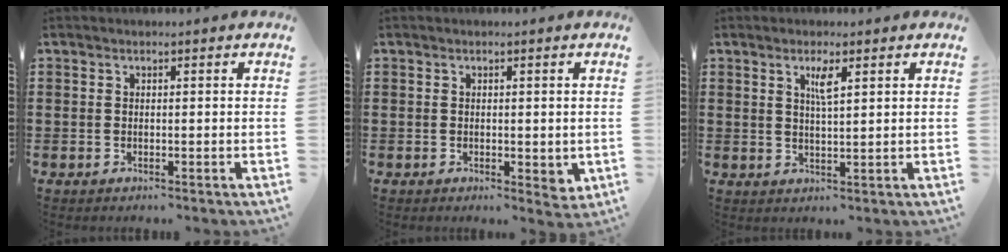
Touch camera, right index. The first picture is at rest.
{"total": 1.5, "force": [0.2, 1.0, 1.0], "torque": [-0.019, 0.006, 0.003]}
{"total": 2.8, "force": [1.4, 0.4, 2.4], "torque": [-0.044, -0.001, 0.020]}